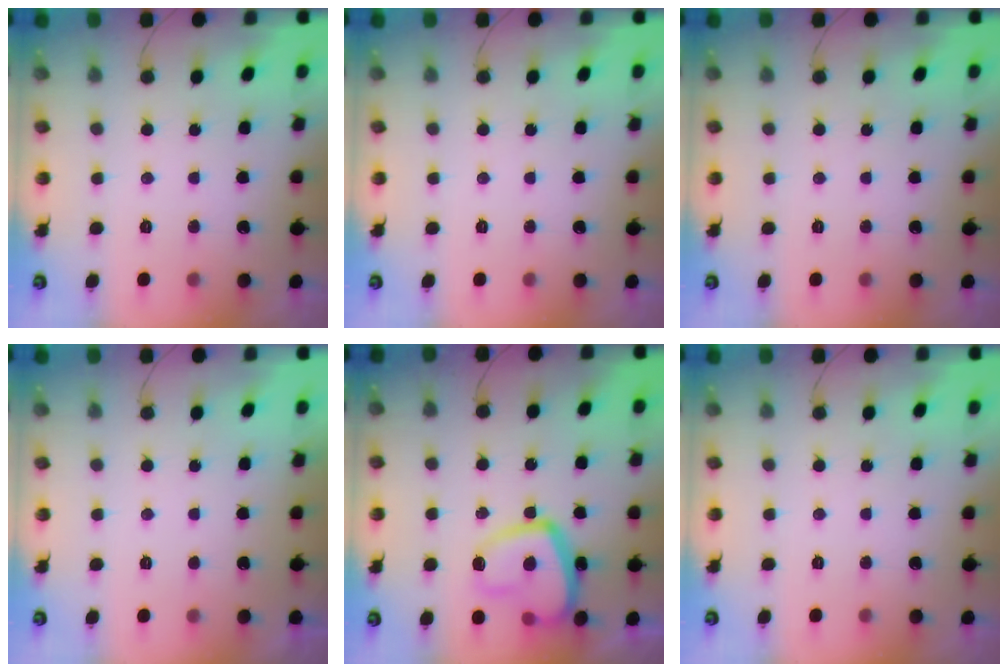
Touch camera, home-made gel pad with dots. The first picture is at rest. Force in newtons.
{"total": 0.0}
{"total": 0.0}
{"total": 2.1, "press": 2.1, "slide": 0.4}
{"total": 15.0, "press": 14.9, "slide": 1.3}
{"total": 0.0}